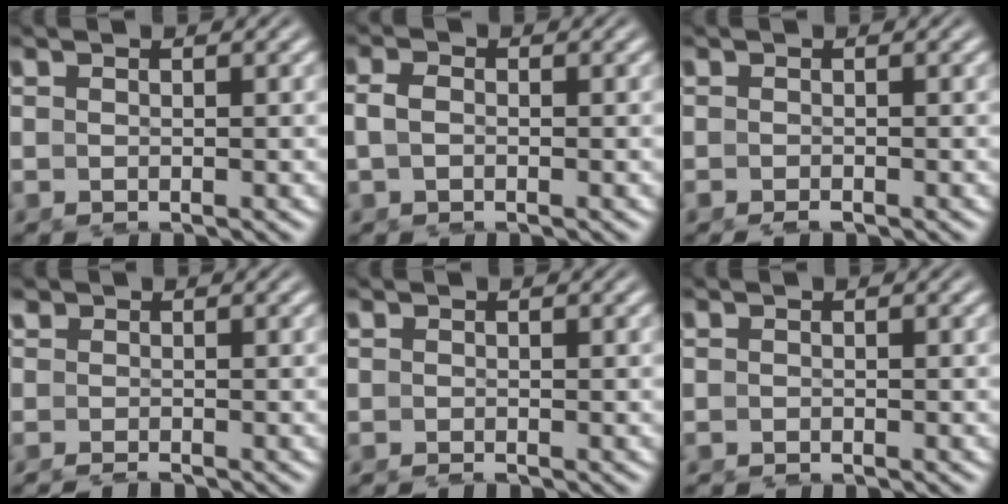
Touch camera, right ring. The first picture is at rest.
{"total": 1.3, "force": [0.0, 0.6, 1.1], "torque": [-0.026, 0.002, -0.003]}
{"total": 0.7, "force": [-0.7, 0.1, 0.1], "torque": [-0.002, -0.003, -0.013]}
{"total": 1.0, "force": [-1.0, 0.0, -0.2], "torque": [0.005, -0.012, -0.011]}
{"total": 0.6, "force": [-0.5, -0.1, -0.2], "torque": [0.004, -0.005, -0.008]}
{"total": 0.5, "force": [-0.5, 0.1, -0.2], "torque": [0.003, -0.004, -0.009]}